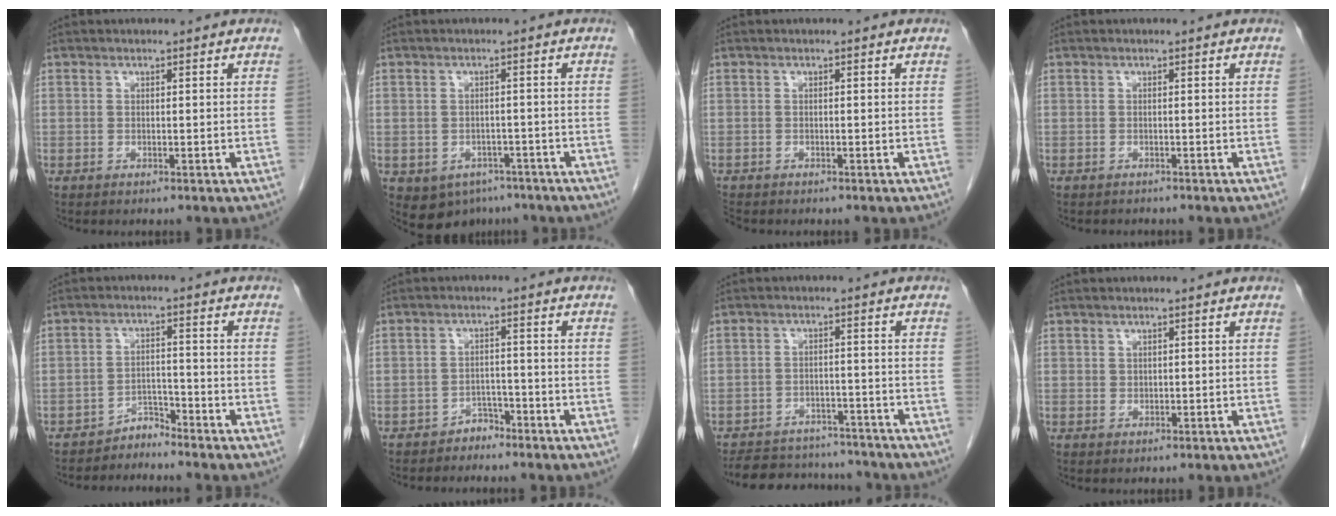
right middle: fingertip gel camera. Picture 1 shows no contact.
{"total": 8.2, "force": [-5.4, 5.9, 2.0], "torque": [-0.031, 0.005, -0.066]}
{"total": 1.6, "force": [-1.4, 0.5, 0.3], "torque": [-0.013, -0.005, -0.025]}
{"total": 0.9, "force": [-0.8, 0.2, -0.1], "torque": [-0.006, -0.001, -0.014]}
{"total": 2.8, "force": [-2.7, 0.4, -0.4], "torque": [0.016, -0.004, -0.047]}
{"total": 2.6, "force": [-2.2, 1.3, 0.3], "torque": [-0.007, 0.006, -0.036]}
{"total": 12.3, "force": [-11.4, 4.0, 2.7], "torque": [-0.042, 0.012, -0.152]}
{"total": 0.6, "force": [0.3, 0.5, 0.1], "torque": [0.006, 0.000, 0.003]}